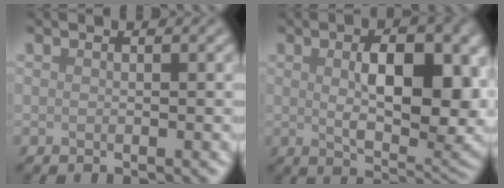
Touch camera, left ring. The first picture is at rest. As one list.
[{"total": 10.6, "force": [1.0, 5.1, 9.2], "torque": [-0.130, -0.007, 0.026]}]